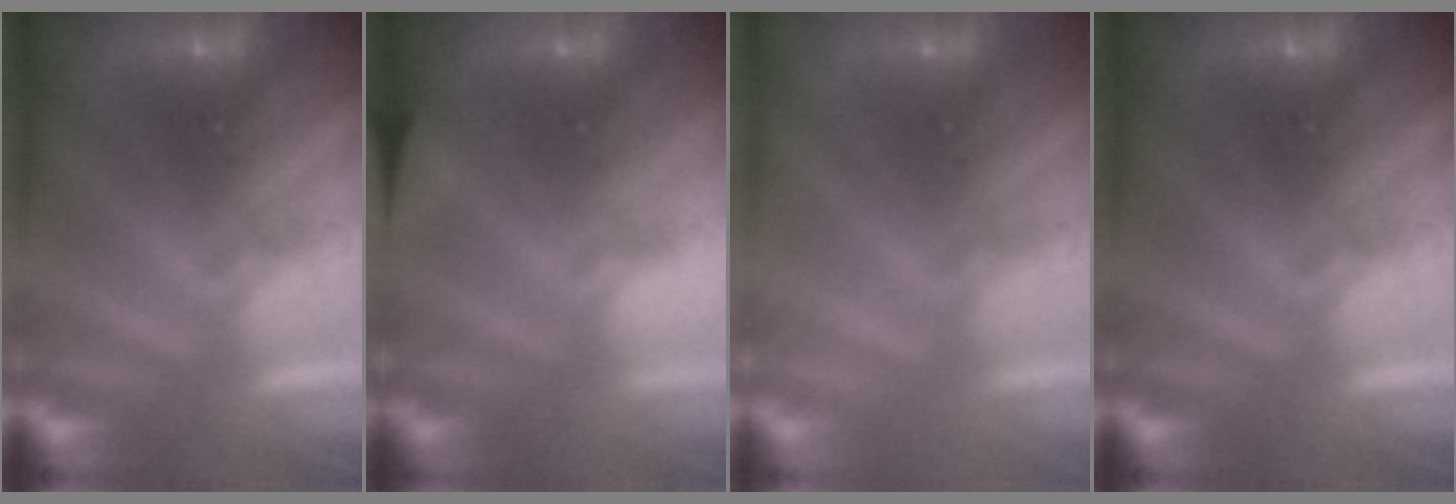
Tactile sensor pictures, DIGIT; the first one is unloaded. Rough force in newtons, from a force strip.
{"total": 2.9}
{"total": 3.0}
{"total": 0.0}